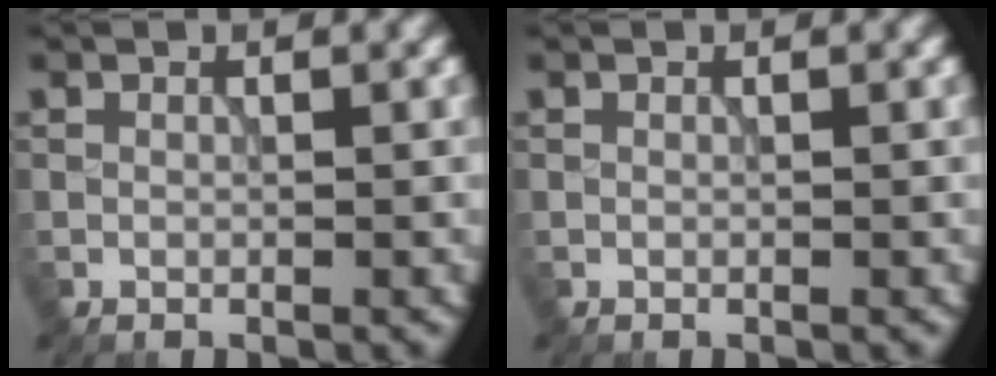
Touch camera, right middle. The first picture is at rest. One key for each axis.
{"total": 0.0}